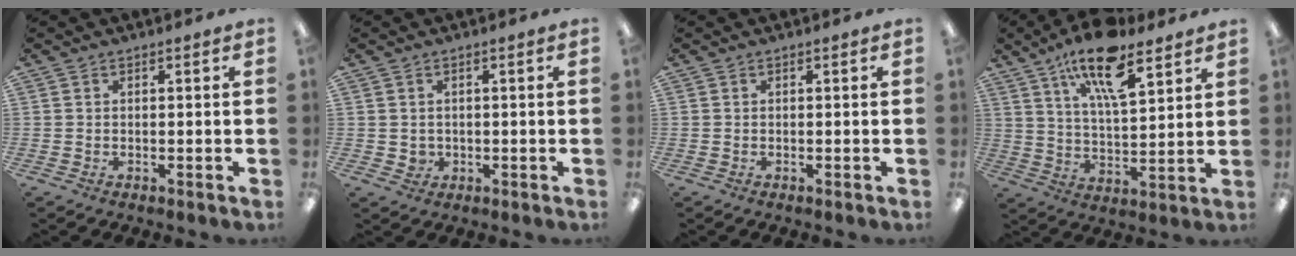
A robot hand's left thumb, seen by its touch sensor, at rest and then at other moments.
{"total": 2.0, "force": [0.4, 1.8, 0.8], "torque": [-0.016, 0.001, 0.006]}
{"total": 0.0}
{"total": 16.3, "force": [10.7, 5.6, 10.9], "torque": [-0.183, -0.048, 0.179]}